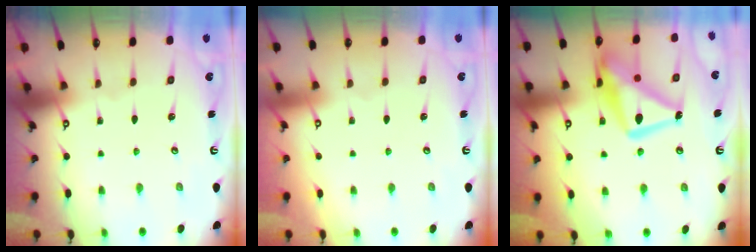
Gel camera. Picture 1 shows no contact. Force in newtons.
{"total": 3.9, "press": 3.9, "slide": 0.1}
{"total": 16.6, "press": 16.5, "slide": 1.6}